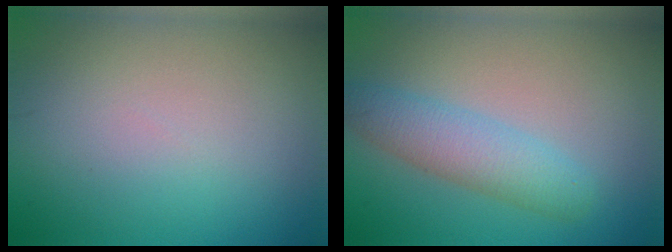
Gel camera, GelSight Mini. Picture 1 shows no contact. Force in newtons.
{"total": 3.6, "press": 3.6, "slide": 0.0}